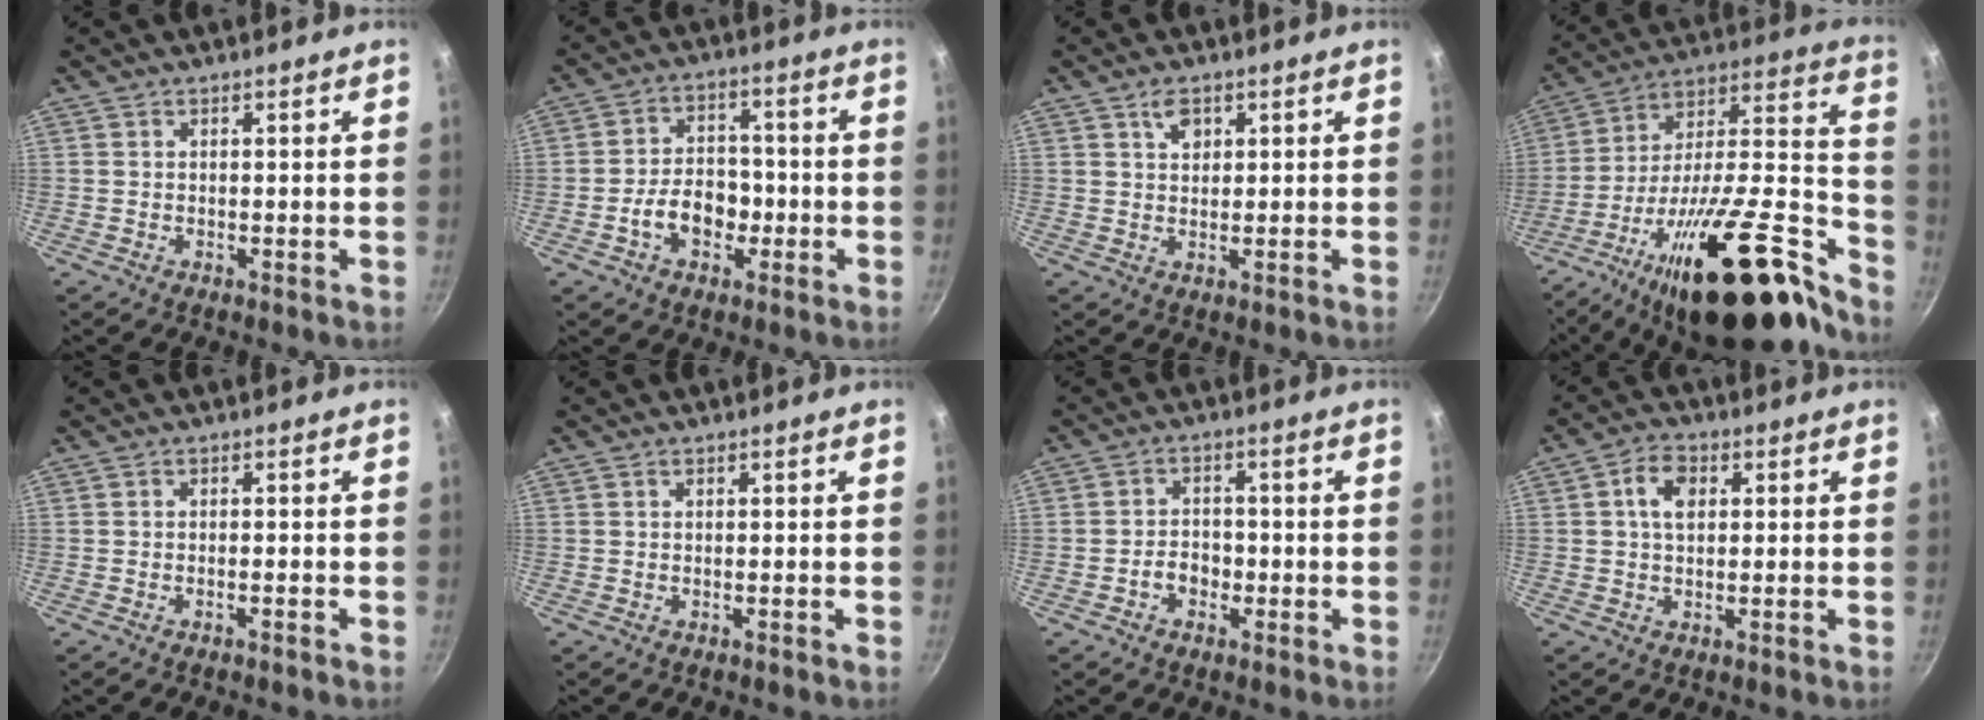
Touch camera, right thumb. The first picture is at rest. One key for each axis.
{"total": 8.3, "fx": -2.7, "fy": 5.8, "fz": 5.3, "tx": -0.063, "ty": 0.028, "tz": -0.048}
{"total": 2.9, "fx": 1.4, "fy": 1.8, "fz": 1.8, "tx": -0.020, "ty": -0.007, "tz": 0.022}
{"total": 34.1, "fx": -21.3, "fy": 11.0, "fz": 24.2, "tx": -0.302, "ty": 0.113, "tz": -0.341}
{"total": 0.8, "fx": -0.7, "fy": -0.1, "fz": 0.4, "tx": -0.017, "ty": 0.006, "tz": -0.010}
{"total": 0.0}
{"total": 3.8, "fx": -1.6, "fy": 2.8, "fz": 2.0, "tx": -0.014, "ty": 0.019, "tz": -0.028}
{"total": 5.1, "fx": 0.9, "fy": 3.3, "fz": 3.7, "tx": -0.058, "ty": 0.008, "tz": 0.010}